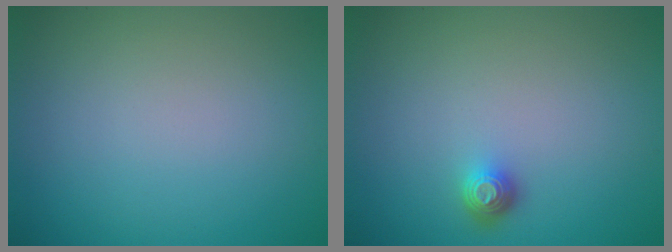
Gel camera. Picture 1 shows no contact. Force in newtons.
{"total": 1.4, "press": 1.1, "slide": 0.9}